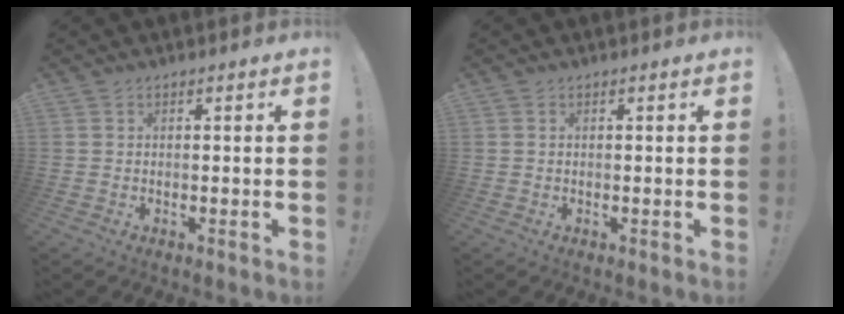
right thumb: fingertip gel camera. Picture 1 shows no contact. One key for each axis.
{"total": 0.0}